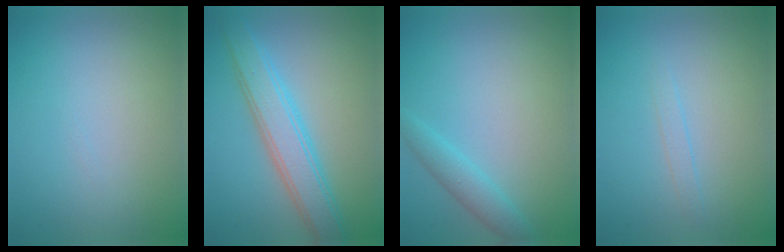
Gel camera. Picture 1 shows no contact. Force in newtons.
{"total": 4.2, "press": 4.2, "slide": 0.5}
{"total": 2.2, "press": 2.2, "slide": 0.1}
{"total": 0.8, "press": 0.8, "slide": 0.1}